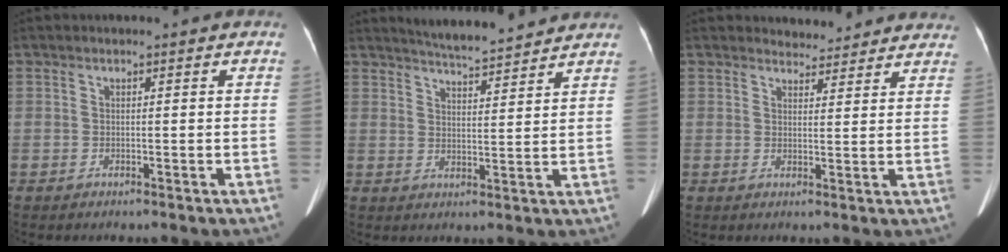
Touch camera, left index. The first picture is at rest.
{"total": 9.2, "force": [8.7, 0.3, 2.8], "torque": [-0.052, 0.012, 0.126]}
{"total": 7.0, "force": [6.7, 1.9, 0.3], "torque": [0.014, 0.006, 0.061]}